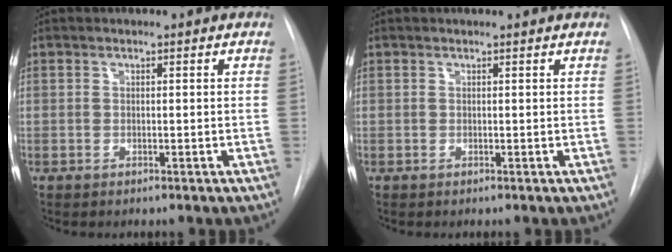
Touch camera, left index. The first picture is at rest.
{"total": 1.4, "force": [1.4, -0.1, 0.2], "torque": [-0.010, 0.012, 0.017]}